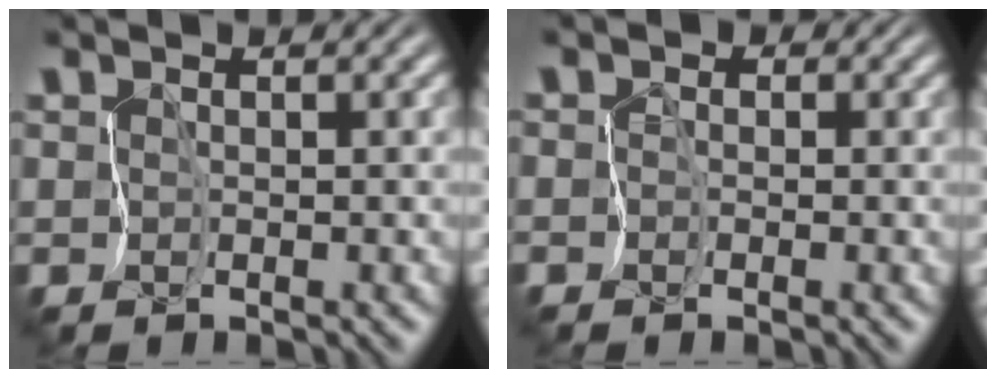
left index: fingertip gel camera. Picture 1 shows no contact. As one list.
[{"total": 2.1, "force": [-0.2, 2.0, 0.6], "torque": [0.007, 0.023, -0.027]}]